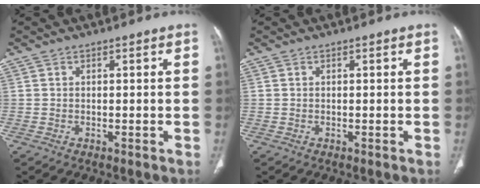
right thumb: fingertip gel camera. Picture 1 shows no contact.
{"total": 0.0}